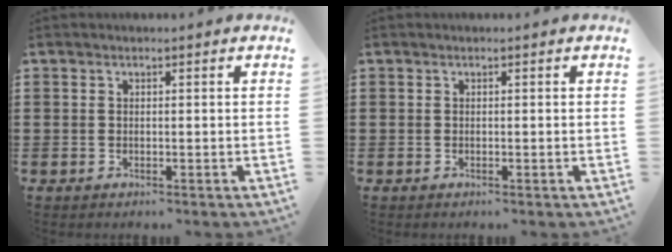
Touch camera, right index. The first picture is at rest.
{"total": 0.0}